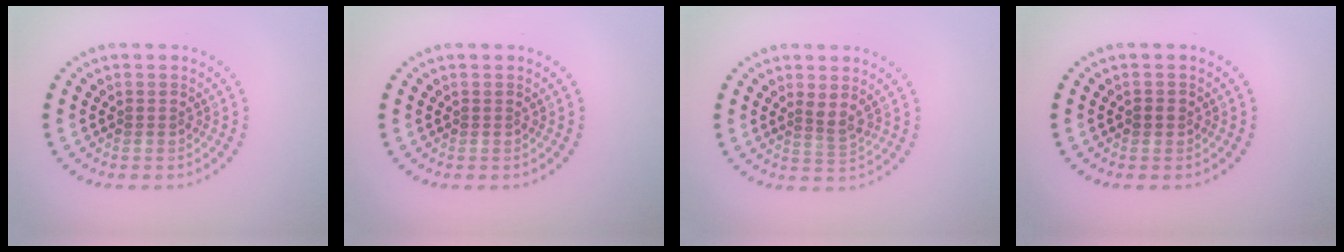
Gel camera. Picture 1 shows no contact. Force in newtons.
{"total": 0.0}
{"total": 1.8, "press": 1.2, "slide": 1.3}
{"total": 0.8, "press": 0.7, "slide": 0.4}